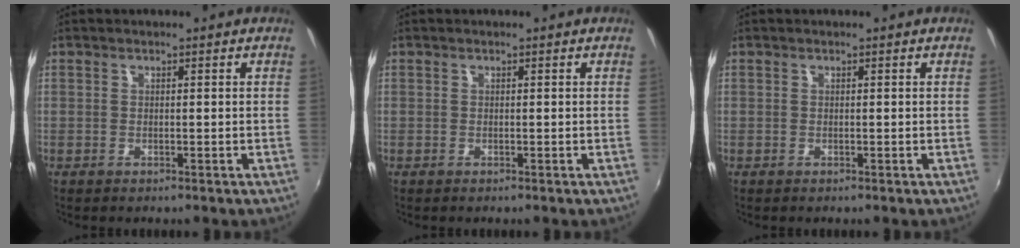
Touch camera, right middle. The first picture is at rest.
{"total": 0.0}
{"total": 0.0}